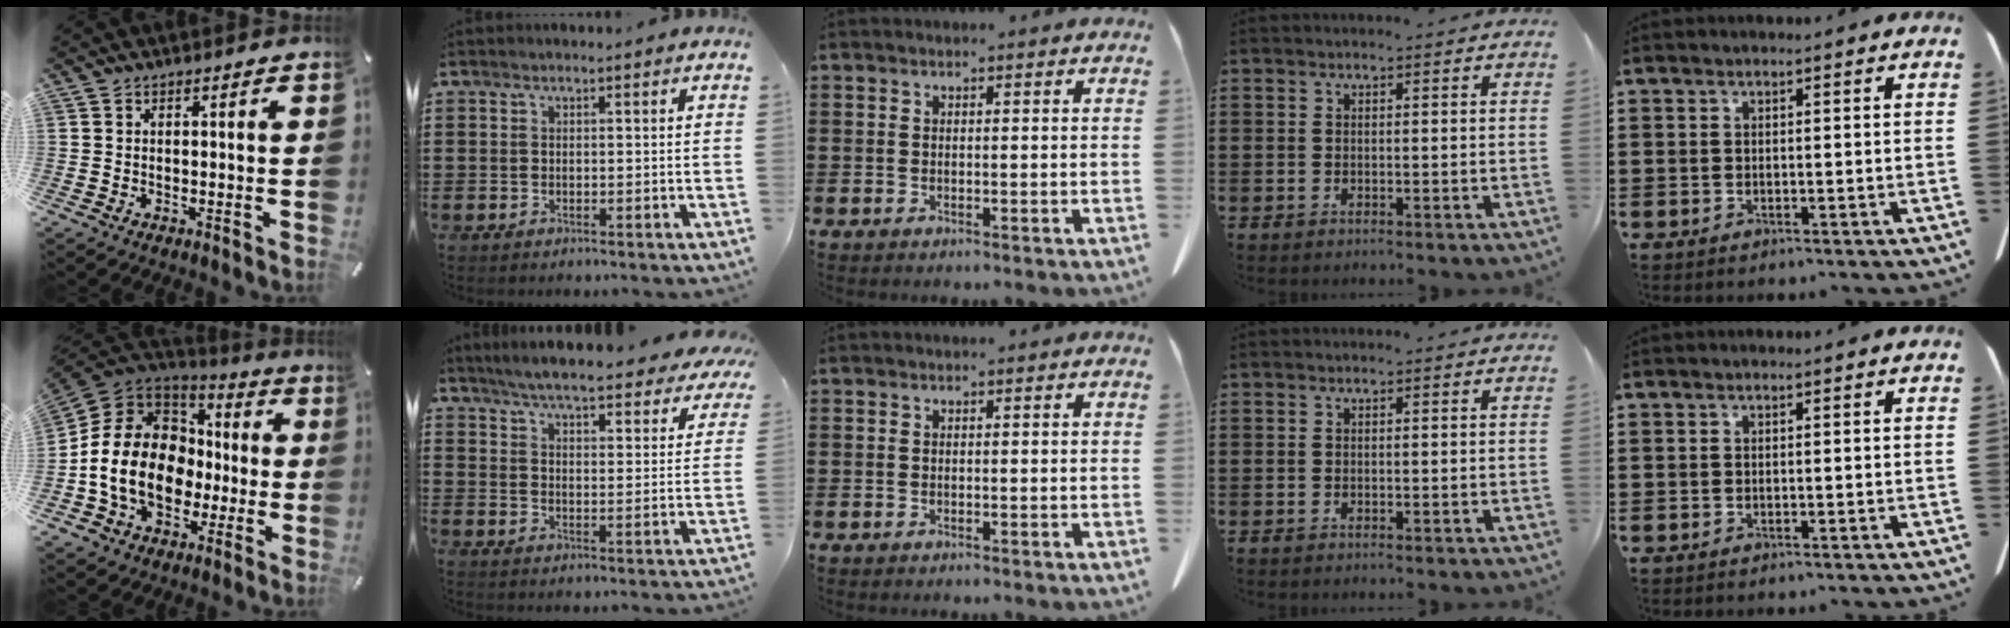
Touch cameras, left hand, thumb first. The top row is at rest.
{"thumb": {"total": 17.2, "force": [-3.5, 13.7, 9.7], "torque": [-0.206, 0.024, -0.058]}, "index": {"total": 5.7, "force": [5.4, -0.3, 1.9], "torque": [-0.062, -0.037, 0.091]}}